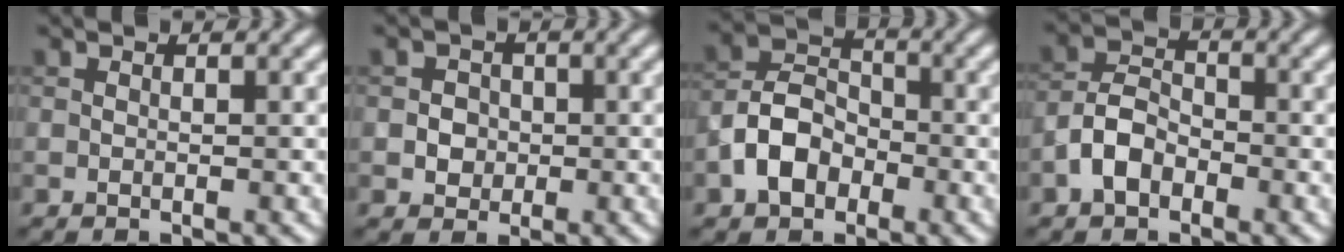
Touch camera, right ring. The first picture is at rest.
{"total": 2.0, "force": [-0.2, 1.8, 0.7], "torque": [0.006, -0.001, -0.008]}
{"total": 4.8, "force": [-2.1, 3.5, 2.6], "torque": [-0.050, 0.007, -0.046]}
{"total": 3.6, "force": [-1.9, 2.3, 2.1], "torque": [-0.038, 0.010, -0.044]}